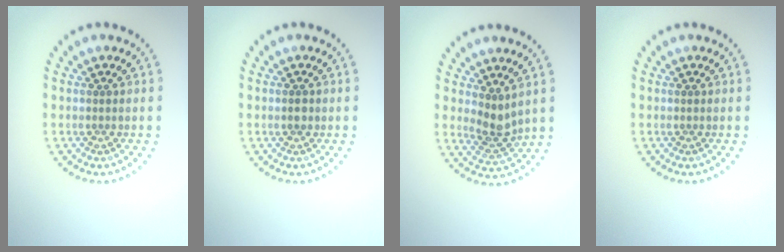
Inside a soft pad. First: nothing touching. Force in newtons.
{"total": 1.0, "press": 1.0, "slide": 0.2}
{"total": 2.5, "press": 2.2, "slide": 1.2}
{"total": 0.0}